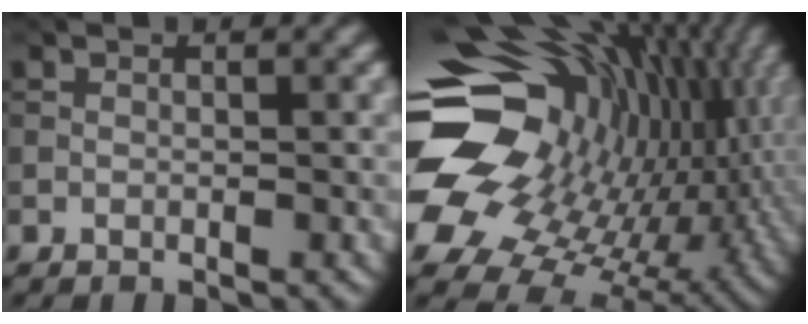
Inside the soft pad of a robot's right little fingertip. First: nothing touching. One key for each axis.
{"total": 19.3, "fx": 1.6, "fy": 14.4, "fz": 12.8, "tx": -0.243, "ty": -0.027, "tz": 0.055}